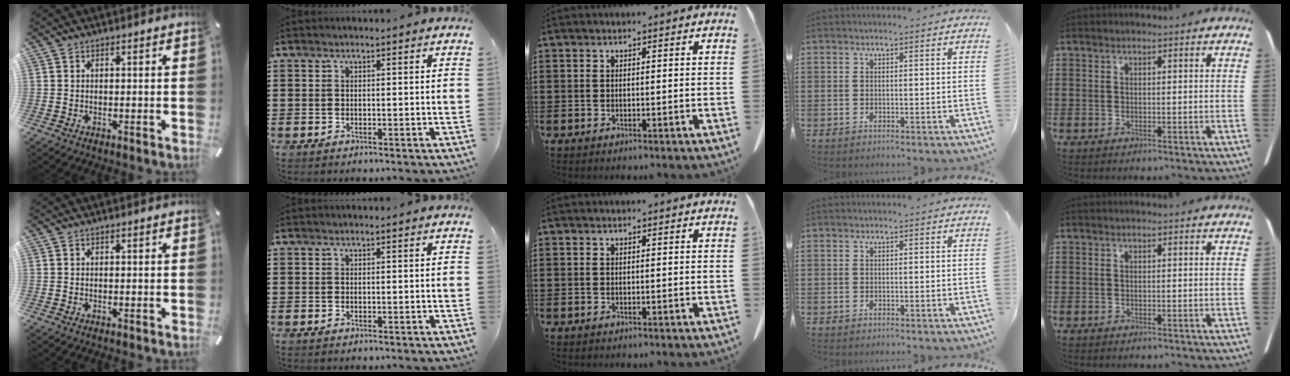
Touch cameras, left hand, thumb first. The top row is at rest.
{}